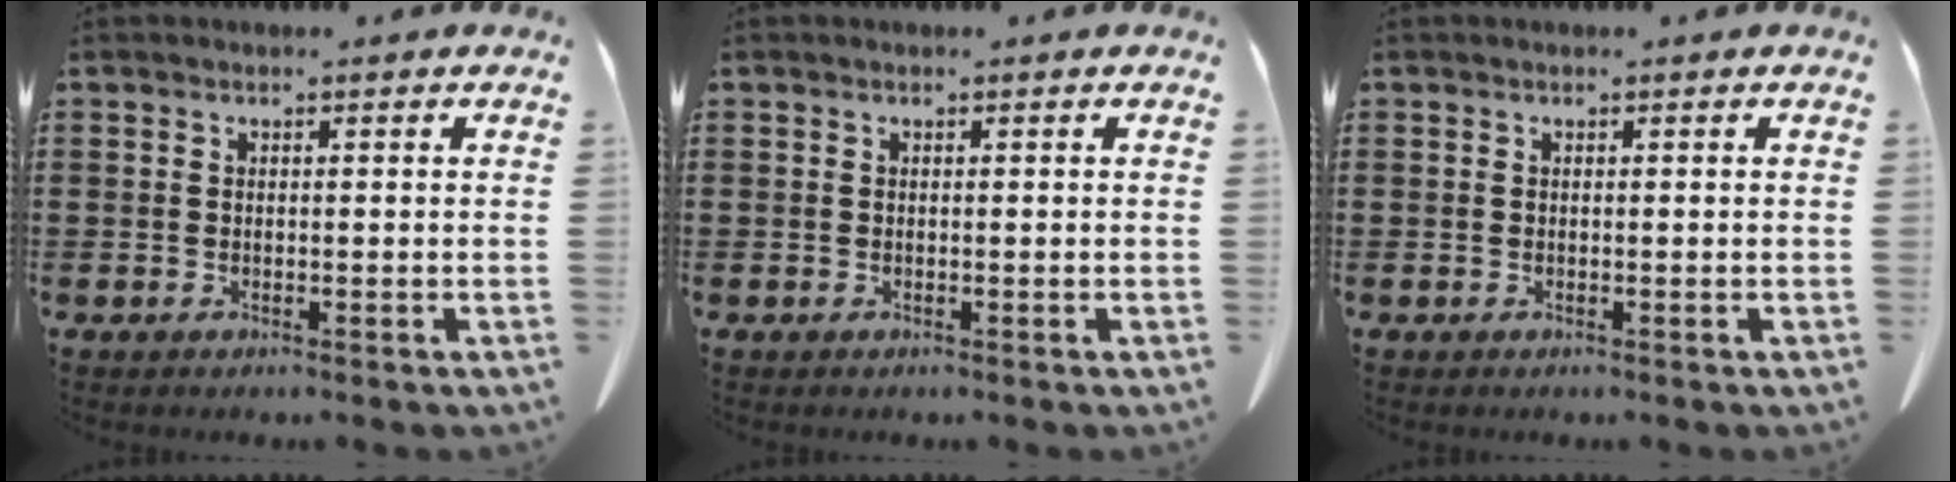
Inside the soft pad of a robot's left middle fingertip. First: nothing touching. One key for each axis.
{"total": 0.0}
{"total": 0.0}